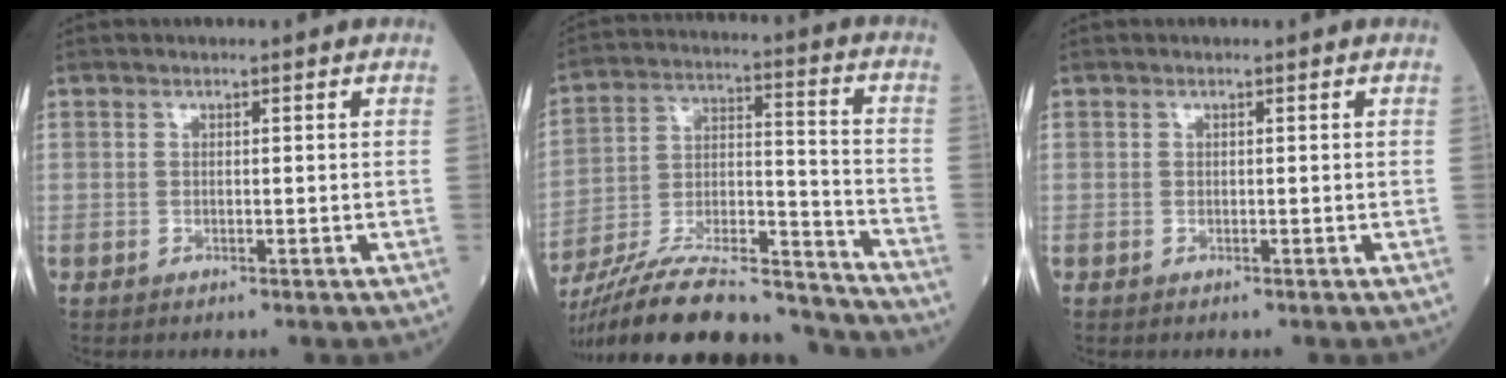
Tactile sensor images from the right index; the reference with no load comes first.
{"total": 25.2, "force": [-22.4, 4.2, 10.6], "torque": [-0.197, -0.004, -0.362]}
{"total": 0.0}